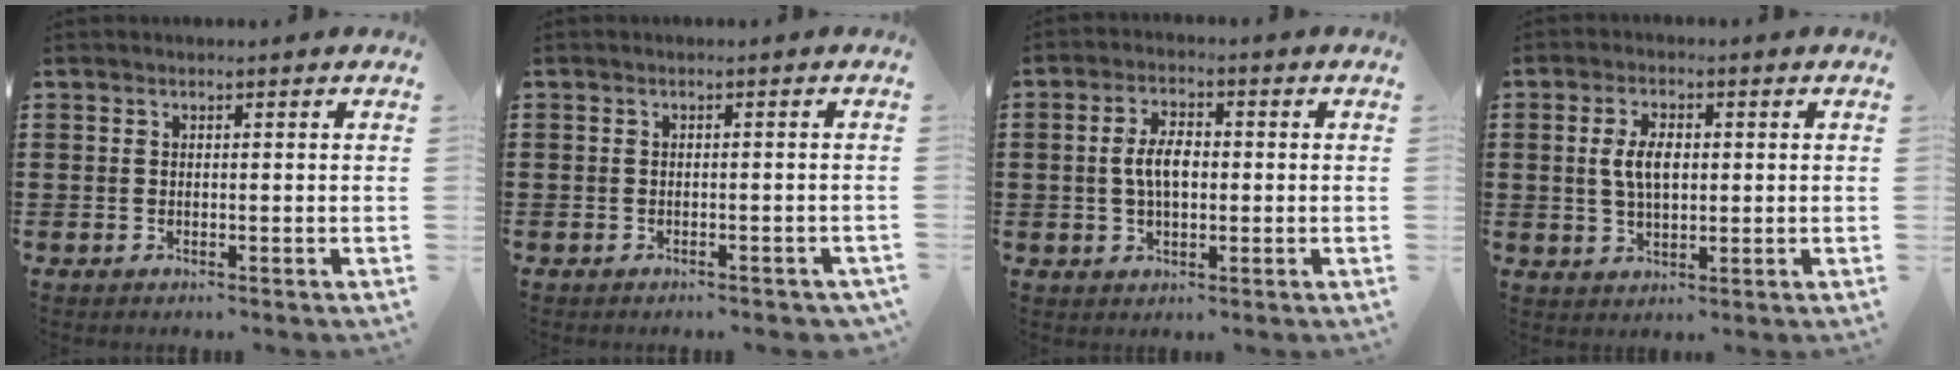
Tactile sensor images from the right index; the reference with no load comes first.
{"total": 0.9, "force": [-0.8, 0.3, 0.2], "torque": [-0.009, -0.003, -0.016]}
{"total": 5.2, "force": [0.0, 2.6, 4.5], "torque": [-0.094, 0.006, -0.006]}
{"total": 5.1, "force": [0.5, 2.5, 4.4], "torque": [-0.088, 0.004, 0.003]}